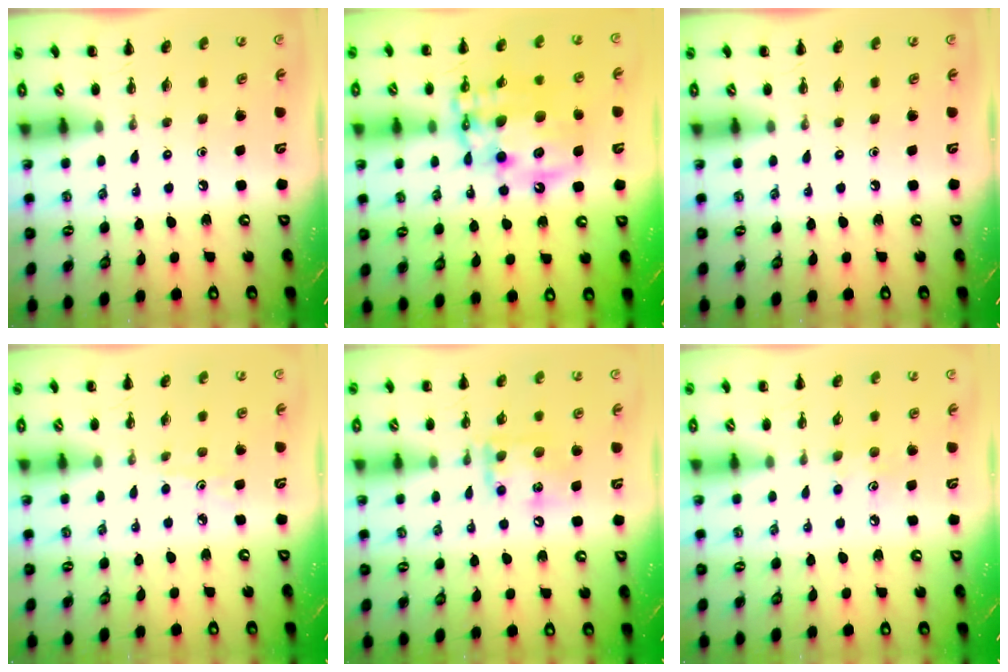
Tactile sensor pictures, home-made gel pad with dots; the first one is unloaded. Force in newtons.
{"total": 16.3, "press": 15.8, "slide": 3.7}
{"total": 0.0}
{"total": 2.6, "press": 2.3, "slide": 1.1}
{"total": 12.1, "press": 12.0, "slide": 1.3}
{"total": 4.8, "press": 4.7, "slide": 1.2}